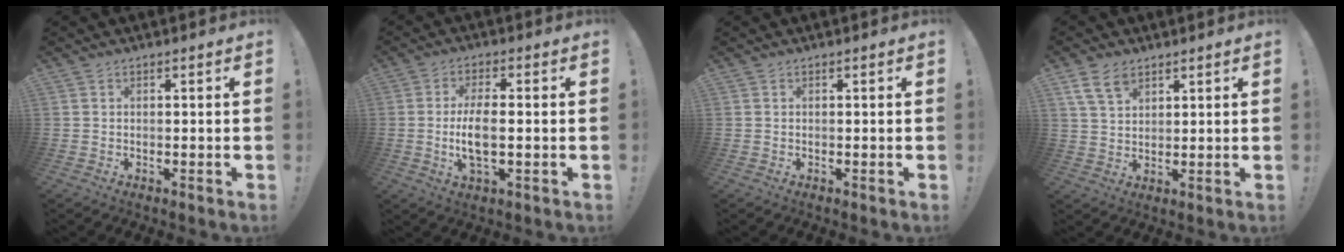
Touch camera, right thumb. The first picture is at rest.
{"total": 8.1, "force": [-0.6, 2.6, 7.6], "torque": [-0.149, -0.008, -0.014]}
{"total": 0.0}
{"total": 7.3, "force": [4.5, 4.2, 3.9], "torque": [-0.073, -0.010, 0.089]}